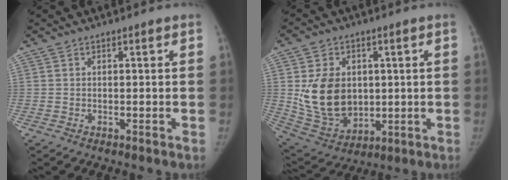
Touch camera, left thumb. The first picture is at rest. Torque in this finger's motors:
{"motor_torque": [0.99, 1.21, 0.63, -0.59, 0.28]}